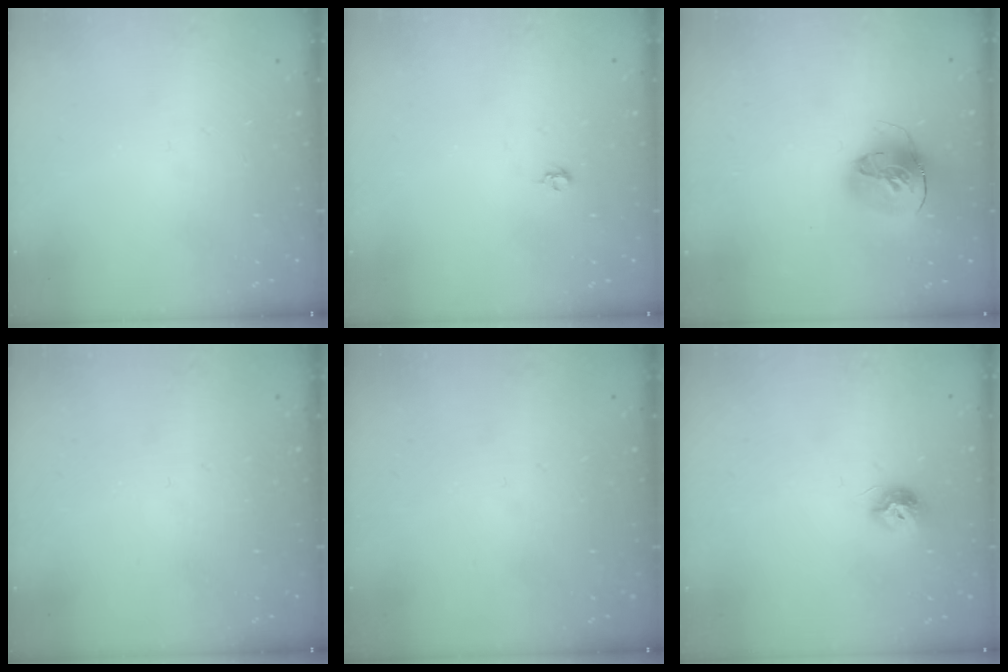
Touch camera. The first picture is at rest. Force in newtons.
{"total": 3.7, "press": 3.6, "slide": 0.7}
{"total": 16.4, "press": 16.4, "slide": 1.6}
{"total": 0.0}
{"total": 0.0}
{"total": 7.9, "press": 7.9, "slide": 0.4}